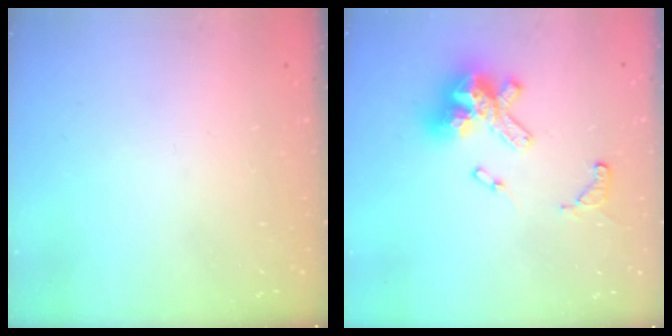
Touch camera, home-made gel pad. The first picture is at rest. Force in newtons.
{"total": 15.0, "press": 14.9, "slide": 1.9}